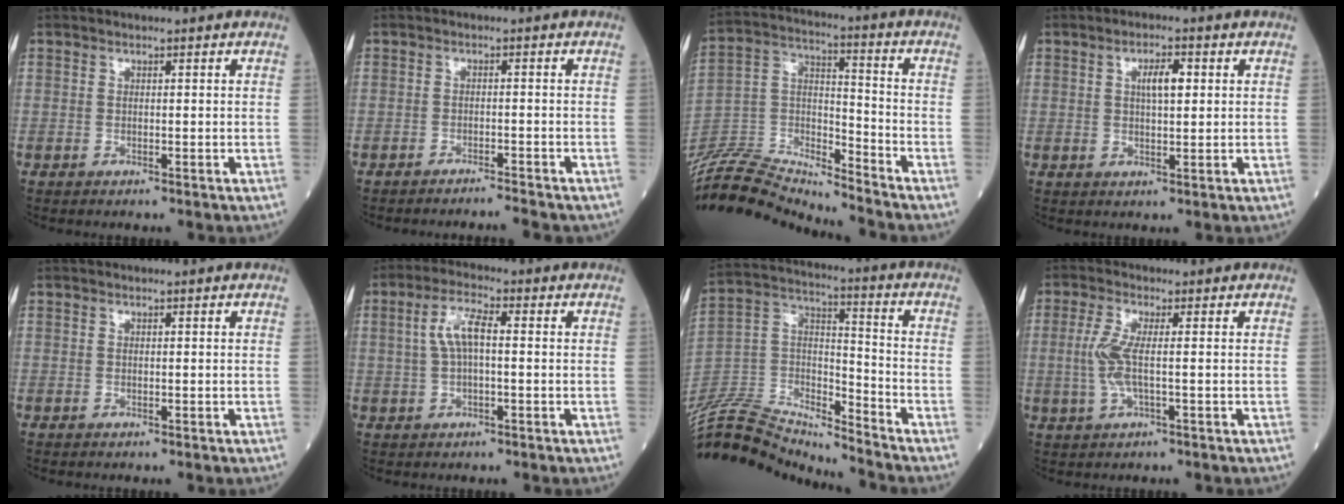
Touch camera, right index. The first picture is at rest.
{"total": 3.5, "force": [-3.4, -0.2, 0.6], "torque": [-0.005, -0.008, -0.047]}
{"total": 18.7, "force": [-18.3, 0.4, 3.6], "torque": [-0.072, 0.032, -0.324]}
{"total": 3.9, "force": [1.1, 1.1, 3.6], "torque": [-0.061, 0.004, 0.018]}
{"total": 0.0}
{"total": 5.2, "force": [0.7, 1.5, 5.0], "torque": [-0.108, 0.018, 0.013]}
{"total": 19.7, "force": [-19.2, 1.2, 4.0], "torque": [-0.081, 0.035, -0.342]}
{"total": 4.6, "force": [-0.1, 0.8, 4.6], "torque": [-0.111, -0.002, -0.005]}